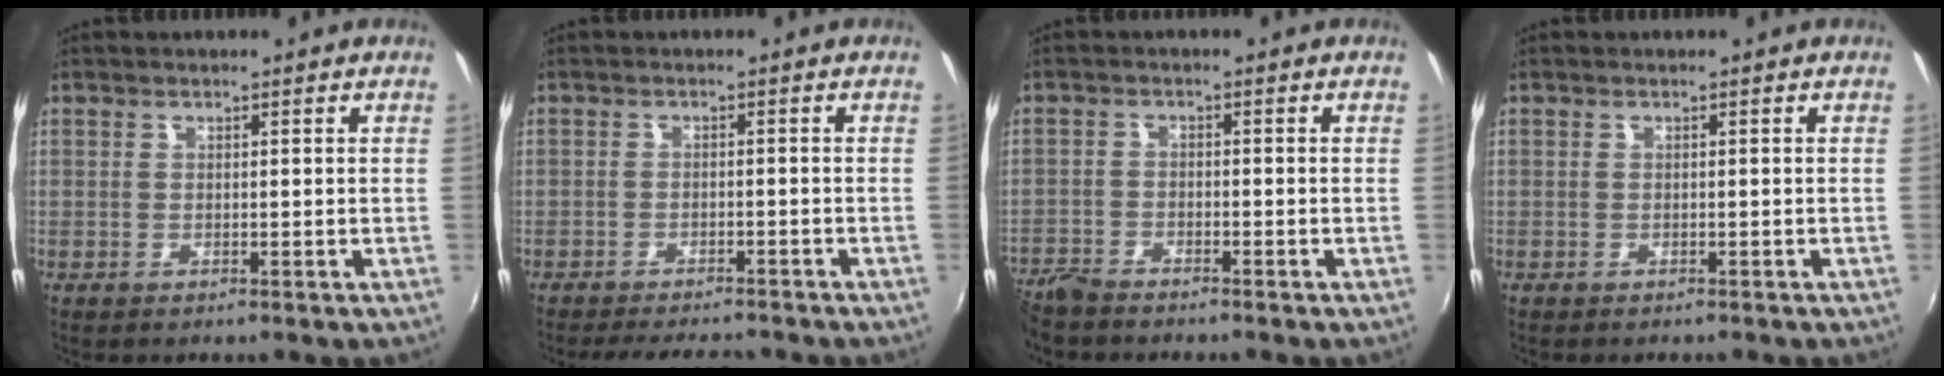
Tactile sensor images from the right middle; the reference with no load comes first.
{"total": 8.5, "force": [-7.6, 2.0, 3.3], "torque": [-0.081, -0.007, -0.110]}
{"total": 5.9, "force": [-5.6, 1.3, 1.6], "torque": [-0.049, -0.021, -0.112]}
{"total": 0.6, "force": [-0.6, 0.2, 0.1], "torque": [-0.003, -0.001, -0.008]}